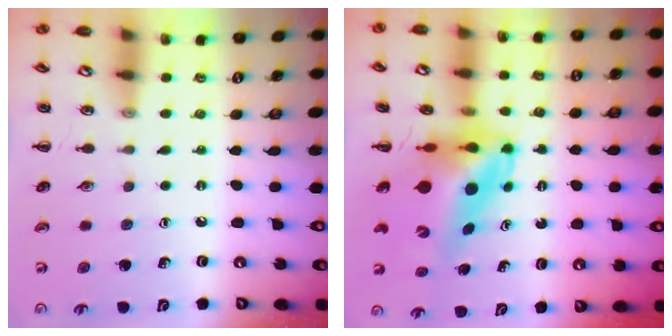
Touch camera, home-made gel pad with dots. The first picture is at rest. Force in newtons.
{"total": 10.4, "press": 10.0, "slide": 3.0}